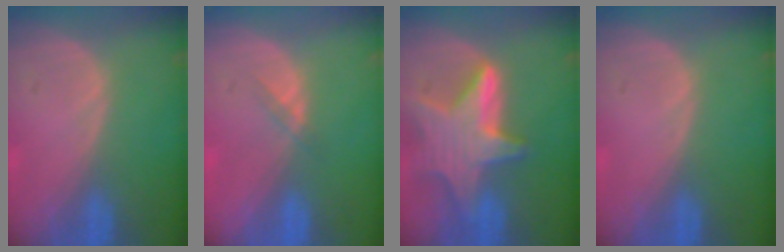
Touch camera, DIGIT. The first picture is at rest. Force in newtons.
{"total": 1.4, "press": 1.1, "slide": 0.8}
{"total": 9.5, "press": 9.5, "slide": 0.6}
{"total": 0.0}